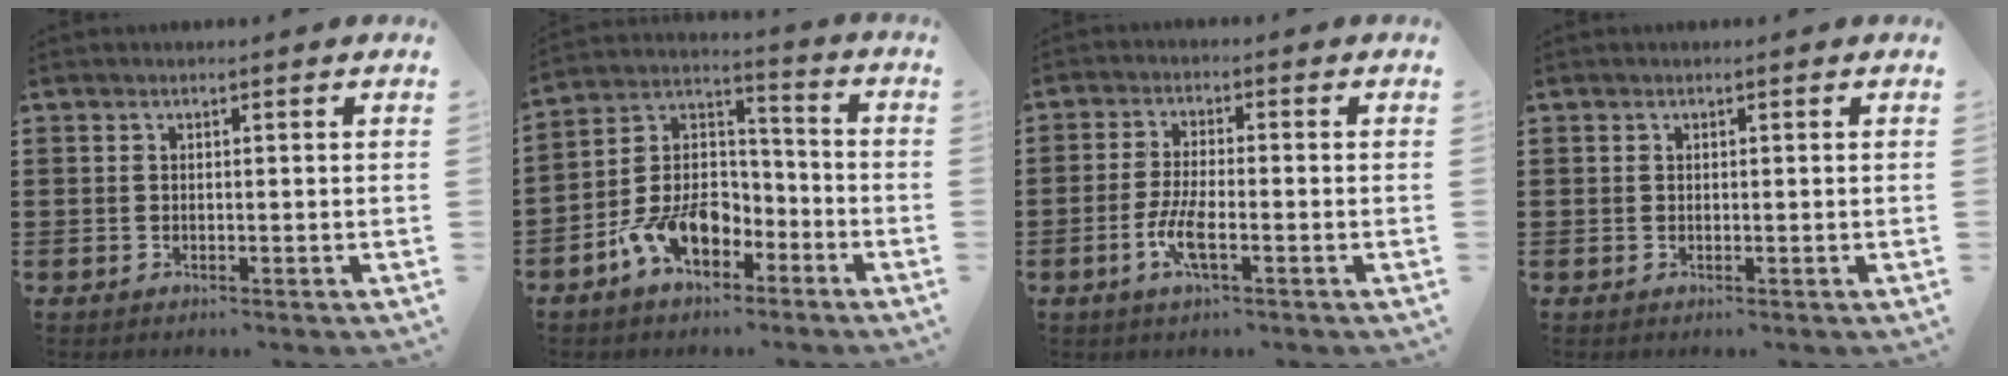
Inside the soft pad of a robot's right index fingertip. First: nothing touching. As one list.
[{"total": 10.5, "force": [-5.9, 6.5, 5.7], "torque": [-0.133, 0.022, -0.114]}, {"total": 4.8, "force": [-2.0, 1.1, 4.3], "torque": [-0.098, -0.009, -0.041]}, {"total": 0.0}]